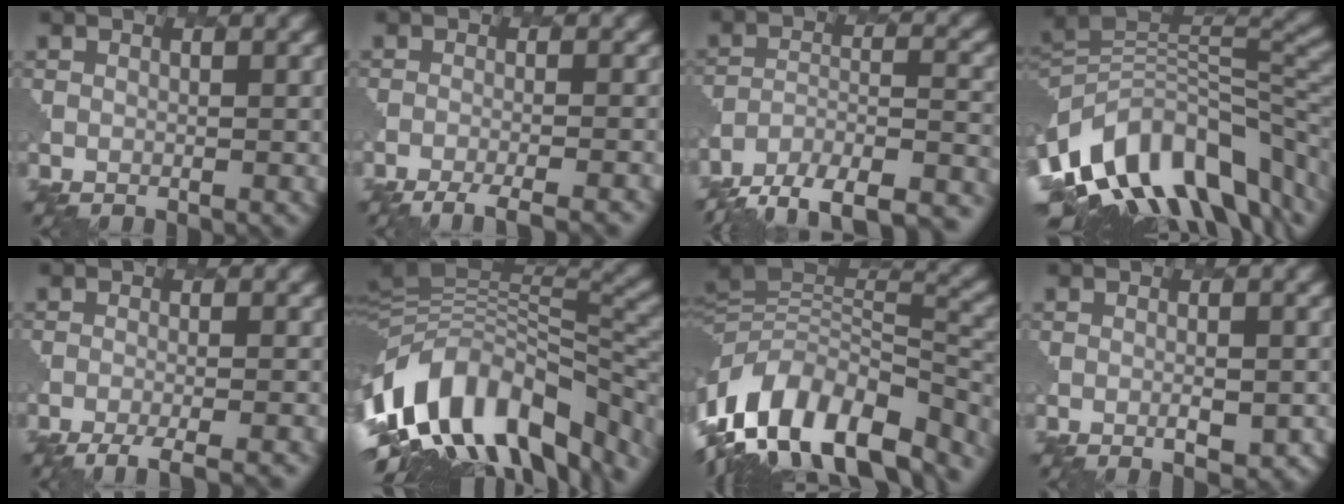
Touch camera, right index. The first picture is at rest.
{"total": 4.8, "force": [-4.0, 0.9, 2.6], "torque": [-0.033, -0.009, -0.066]}
{"total": 15.5, "force": [-14.0, 5.0, 4.5], "torque": [-0.055, 0.000, -0.181]}
{"total": 12.9, "force": [-6.2, 7.2, 8.8], "torque": [-0.156, 0.021, -0.118]}
{"total": 4.6, "force": [-3.5, 0.9, 2.8], "torque": [-0.034, -0.003, -0.060]}
{"total": 15.8, "force": [-5.5, 7.9, 12.5], "torque": [-0.215, 0.017, -0.102]}
{"total": 14.0, "force": [-7.4, 7.2, 9.4], "torque": [-0.181, 0.009, -0.128]}
{"total": 2.0, "force": [-0.7, 0.7, 1.7], "torque": [-0.029, 0.000, -0.008]}